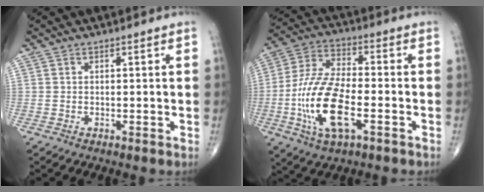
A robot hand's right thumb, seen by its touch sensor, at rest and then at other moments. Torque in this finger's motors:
{"motor_torque": [-0.15, 0.57, 1.46, -0.10, 0.44]}